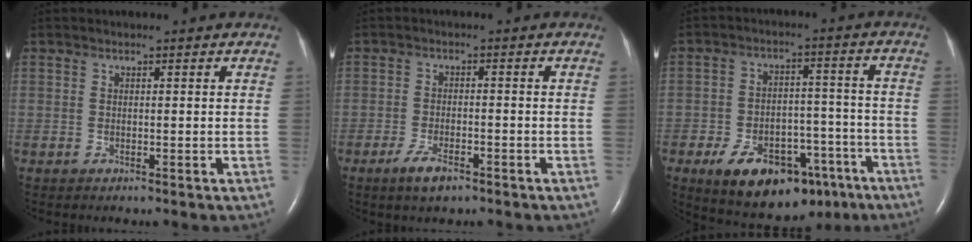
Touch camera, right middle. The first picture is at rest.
{"total": 4.0, "force": [-2.6, 1.1, 2.8], "torque": [-0.064, -0.003, -0.045]}
{"total": 15.5, "force": [-9.4, 8.0, 9.4], "torque": [-0.134, 0.017, -0.132]}